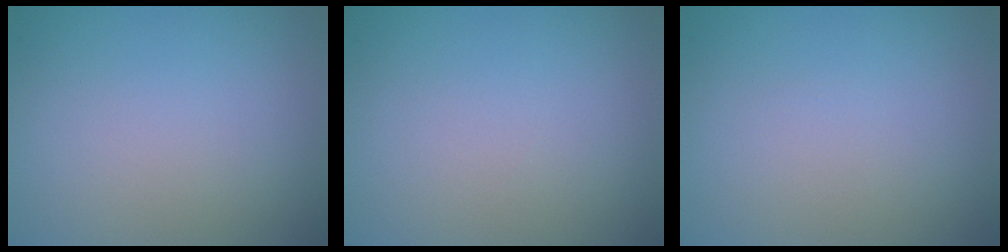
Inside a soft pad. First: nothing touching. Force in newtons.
{"total": 0.0}
{"total": 0.0}